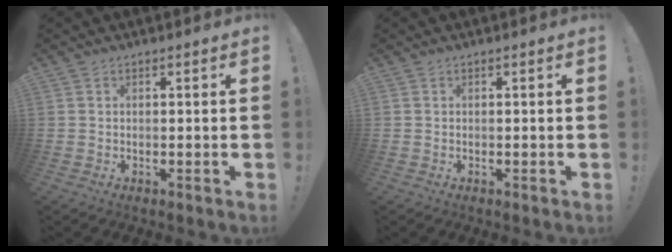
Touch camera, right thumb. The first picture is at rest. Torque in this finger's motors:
{"motor_torque": [-0.01, 0.01, 0.10, -0.02, 0.04]}